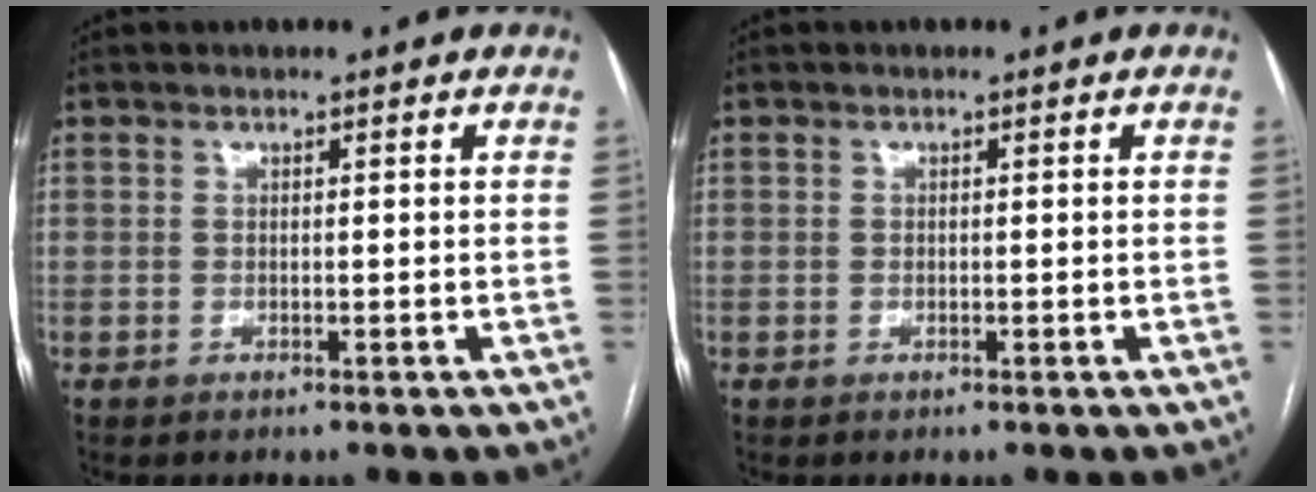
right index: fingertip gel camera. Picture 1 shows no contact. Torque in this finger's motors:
{"motor_torque": [-0.07, -0.04, -0.05, -0.01]}